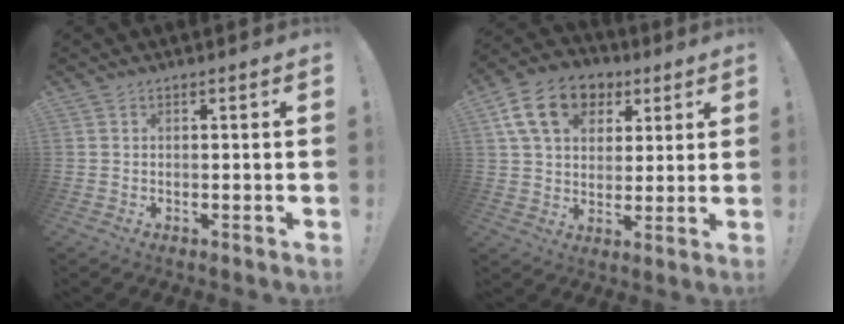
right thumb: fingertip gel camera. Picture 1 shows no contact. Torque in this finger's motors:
{"motor_torque": [1.25, 1.90, 1.29, 0.32, 0.44]}